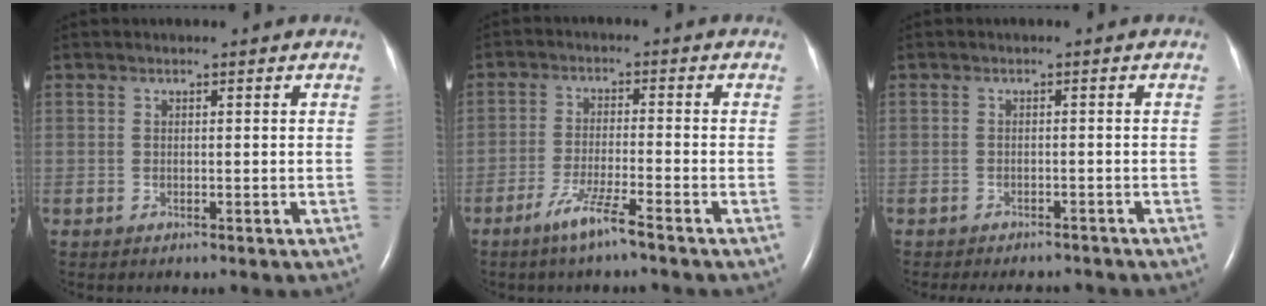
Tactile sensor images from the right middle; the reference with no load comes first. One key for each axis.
{"total": 5.5, "fx": -3.9, "fy": -0.5, "fz": 3.9, "tx": -0.081, "ty": -0.012, "tz": -0.078}
{"total": 7.2, "fx": -6.5, "fy": 2.1, "fz": 2.1, "tx": -0.026, "ty": -0.004, "tz": -0.079}